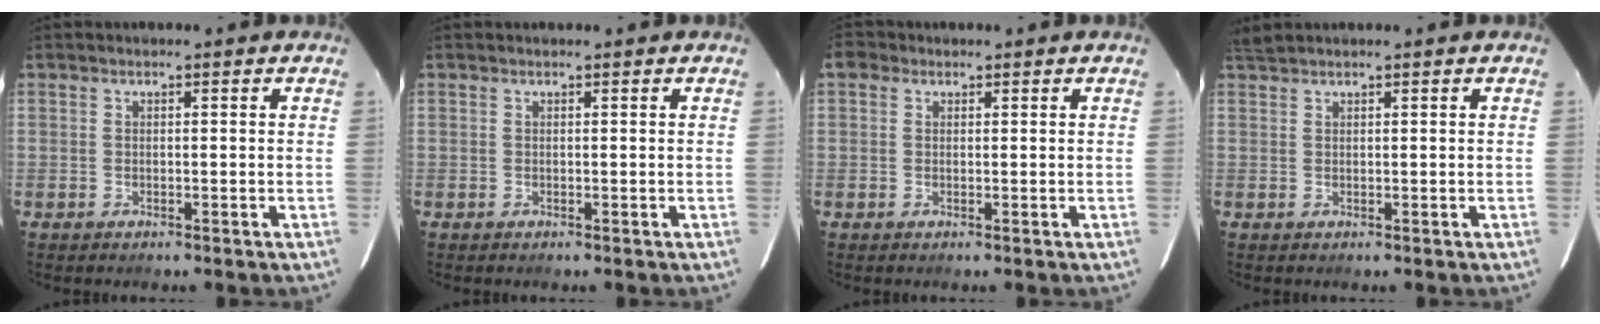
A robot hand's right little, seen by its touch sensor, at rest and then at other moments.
{"total": 0.6, "force": [0.6, 0.0, 0.1], "torque": [-0.003, 0.011, 0.010]}
{"total": 1.5, "force": [0.7, 1.3, 0.4], "torque": [-0.008, 0.011, 0.008]}
{"total": 1.3, "force": [1.3, -0.2, 0.2], "torque": [-0.010, 0.015, 0.033]}